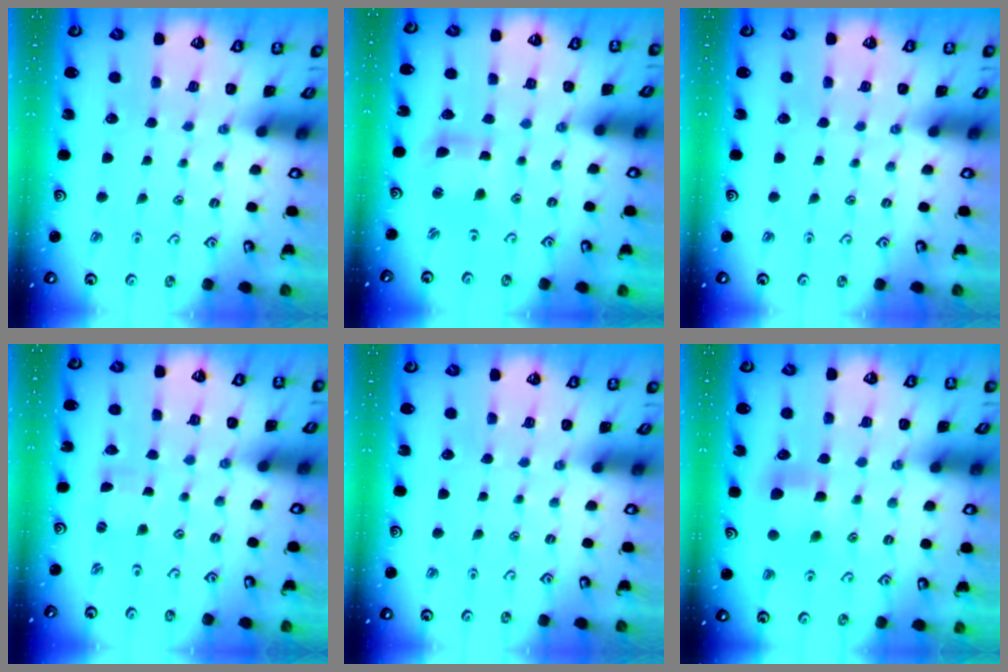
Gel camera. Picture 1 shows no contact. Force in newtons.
{"total": 4.6, "press": 4.6, "slide": 0.4}
{"total": 0.0}
{"total": 0.7, "press": 0.7, "slide": 0.0}
{"total": 0.0}
{"total": 7.5, "press": 7.5, "slide": 0.6}